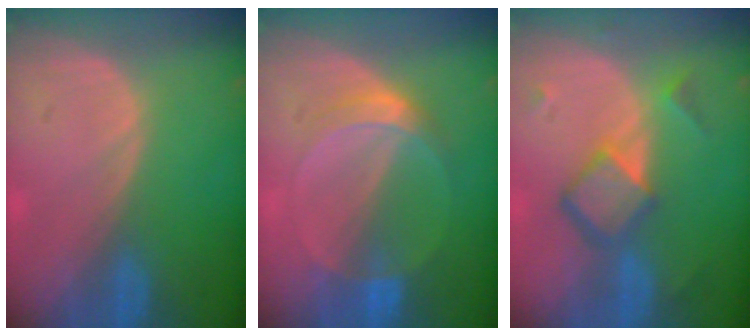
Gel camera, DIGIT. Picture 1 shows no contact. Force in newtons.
{"total": 5.1, "press": 4.7, "slide": 2.0}
{"total": 6.7, "press": 5.8, "slide": 3.3}